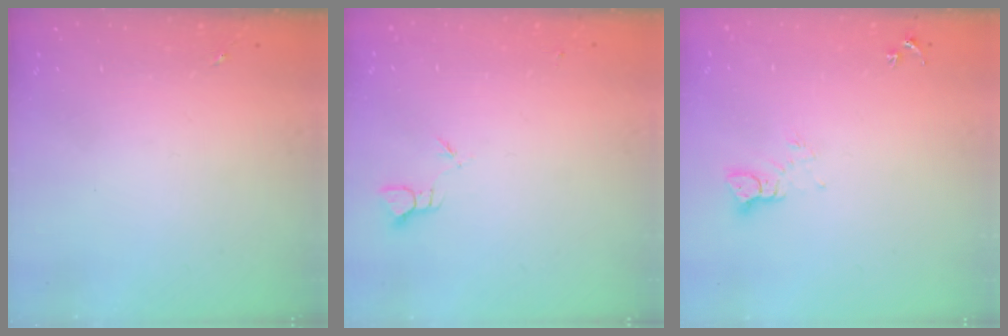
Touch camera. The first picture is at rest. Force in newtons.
{"total": 2.0, "press": 2.0, "slide": 0.1}
{"total": 3.7, "press": 3.7, "slide": 0.4}